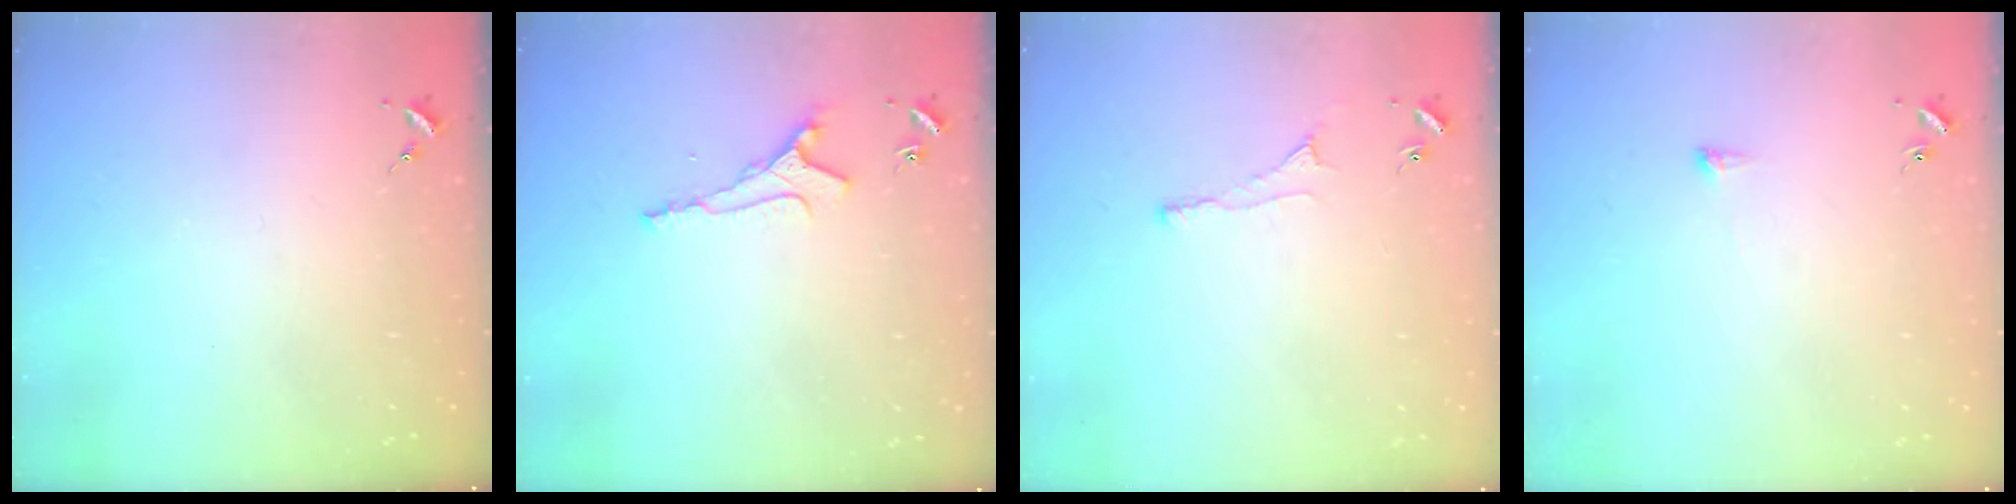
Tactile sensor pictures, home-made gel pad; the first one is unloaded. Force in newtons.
{"total": 6.0, "press": 6.0, "slide": 0.9}
{"total": 3.4, "press": 3.3, "slide": 0.7}
{"total": 2.9, "press": 2.9, "slide": 0.5}